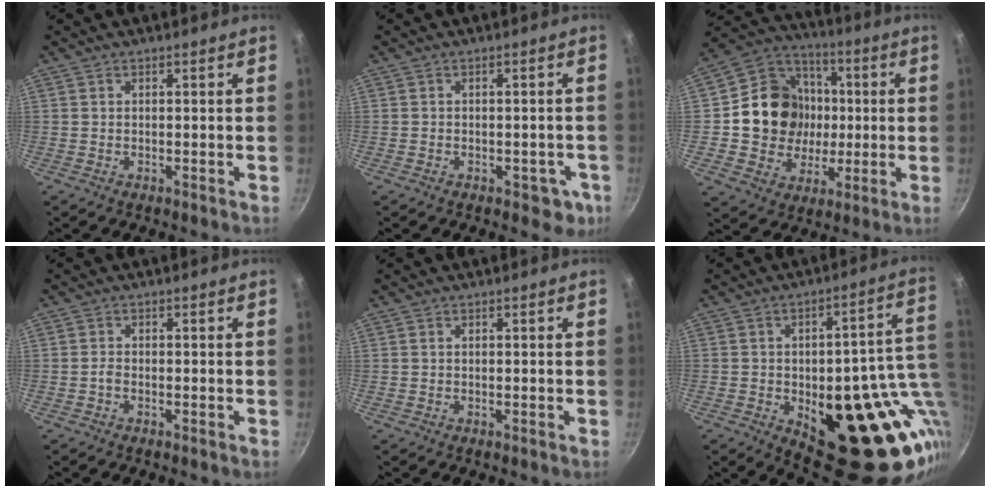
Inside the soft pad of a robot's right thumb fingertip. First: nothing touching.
{"total": 4.6, "force": [-1.7, 3.0, 3.0], "torque": [-0.012, 0.015, -0.008]}
{"total": 17.9, "force": [0.4, 16.0, 7.8], "torque": [-0.105, 0.021, 0.006]}
{"total": 0.9, "force": [-0.5, 0.3, 0.6], "torque": [-0.016, 0.005, -0.014]}
{"total": 0.0}
{"total": 28.4, "force": [-4.0, 13.9, 24.4], "torque": [-0.246, -0.009, -0.029]}